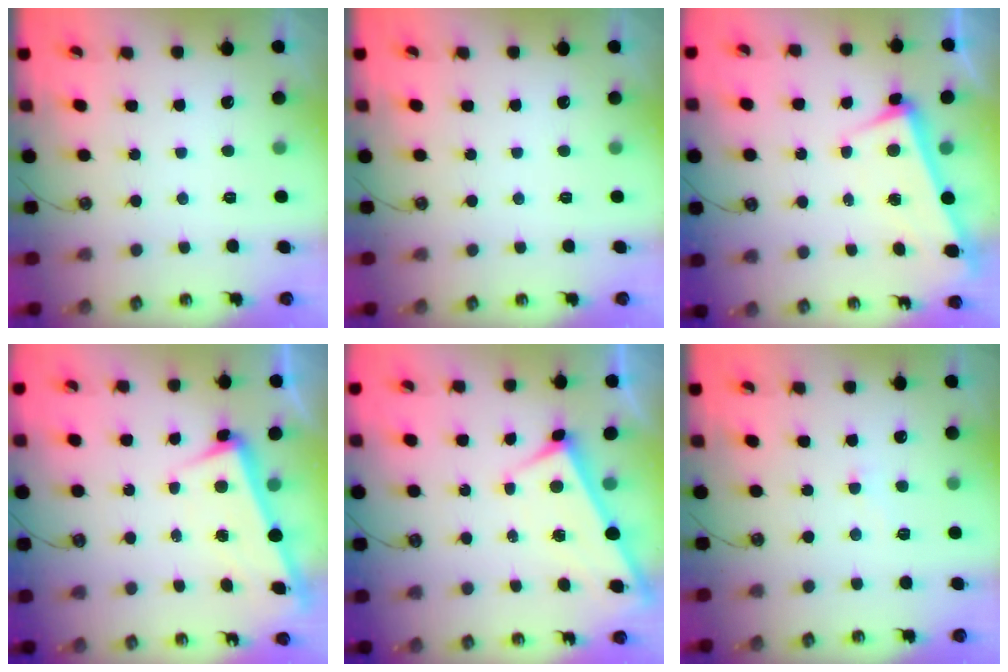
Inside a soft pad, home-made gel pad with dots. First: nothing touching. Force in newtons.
{"total": 0.0}
{"total": 3.5, "press": 3.3, "slide": 1.0}
{"total": 3.3, "press": 3.1, "slide": 1.1}
{"total": 3.0, "press": 3.0, "slide": 0.1}
{"total": 2.4, "press": 2.4, "slide": 0.6}